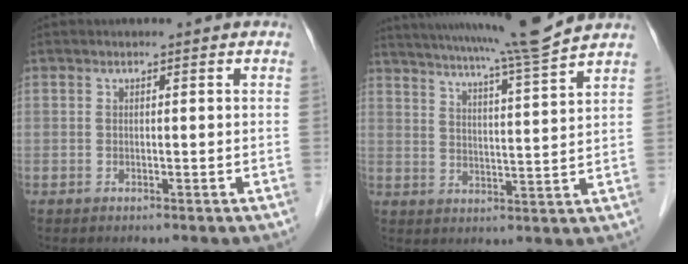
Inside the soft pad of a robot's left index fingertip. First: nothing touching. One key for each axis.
{"total": 13.9, "fx": 12.4, "fy": -2.3, "fz": 5.9, "tx": -0.105, "ty": -0.027, "tz": 0.180}